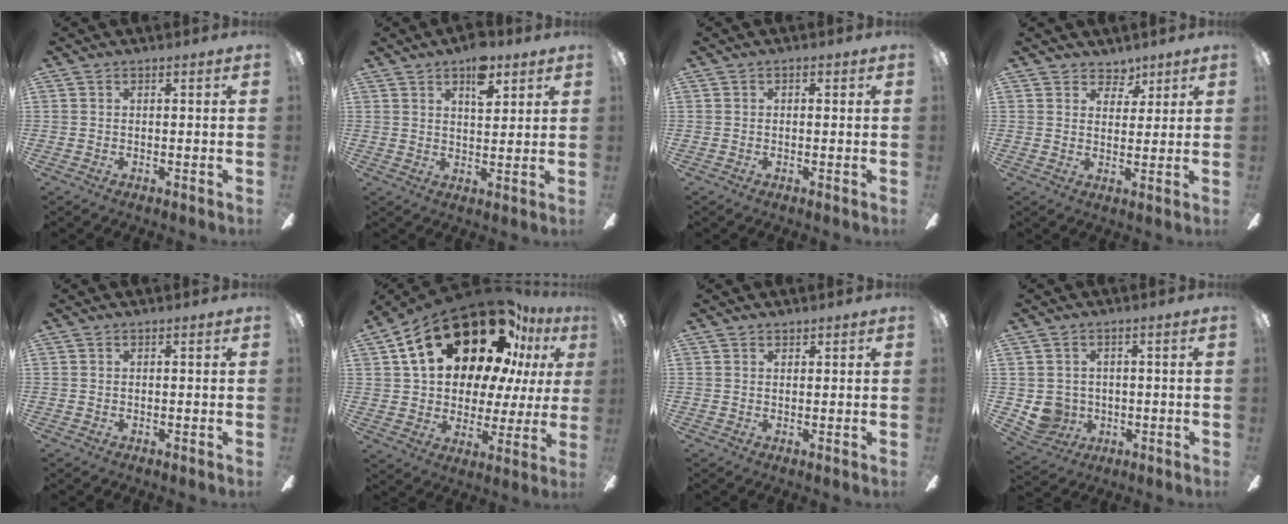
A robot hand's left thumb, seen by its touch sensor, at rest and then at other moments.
{"total": 8.1, "force": [5.1, 4.0, 5.0], "torque": [-0.060, -0.021, 0.084]}
{"total": 0.6, "force": [-0.2, 0.5, 0.2], "torque": [-0.003, 0.002, -0.004]}
{"total": 4.9, "force": [3.7, 3.1, 0.9], "torque": [-0.007, -0.019, 0.065]}
{"total": 0.0}
{"total": 27.0, "force": [15.1, 14.9, 16.6], "torque": [-0.280, -0.086, 0.276]}
{"total": 1.3, "force": [1.1, 0.6, 0.0], "torque": [0.000, -0.001, 0.022]}
{"total": 5.7, "force": [0.3, 5.6, 1.3], "torque": [-0.044, 0.000, 0.012]}